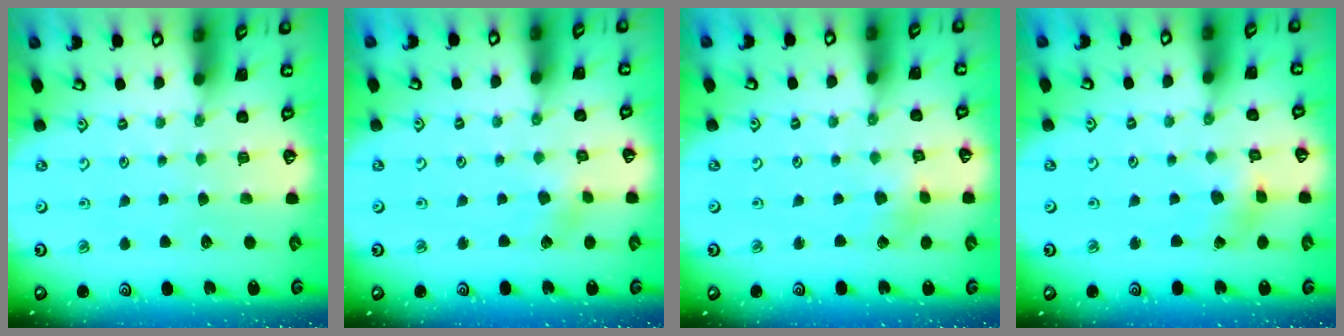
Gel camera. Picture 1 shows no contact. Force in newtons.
{"total": 2.4, "press": 2.4, "slide": 0.6}
{"total": 2.5, "press": 2.5, "slide": 0.2}
{"total": 2.3, "press": 2.3, "slide": 0.5}